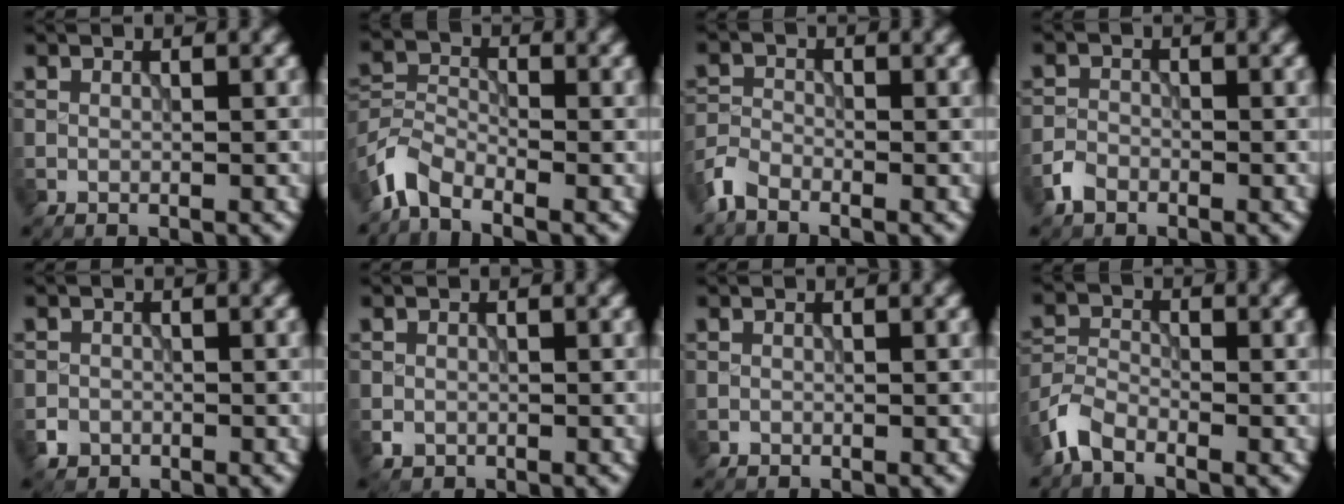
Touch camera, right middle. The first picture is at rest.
{"total": 3.9, "force": [-3.1, 1.5, 1.8], "torque": [-0.039, -0.003, -0.077]}
{"total": 2.4, "force": [-2.0, 0.9, 0.9], "torque": [-0.020, -0.001, -0.052]}
{"total": 1.8, "force": [-1.4, 1.1, 0.5], "torque": [-0.005, 0.003, -0.032]}
{"total": 1.3, "force": [-0.7, 1.1, 0.2], "torque": [0.007, 0.000, -0.014]}
{"total": 1.0, "force": [-0.4, 0.8, 0.2], "torque": [0.000, -0.005, -0.009]}
{"total": 0.0}
{"total": 3.1, "force": [-2.4, 1.3, 1.6], "torque": [-0.035, 0.002, -0.062]}